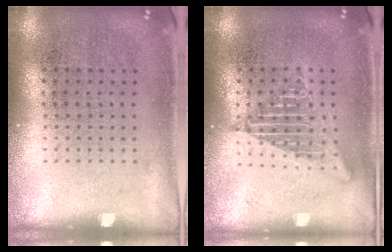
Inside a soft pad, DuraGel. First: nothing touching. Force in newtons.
{"total": 2.6, "press": 2.6, "slide": 0.3}